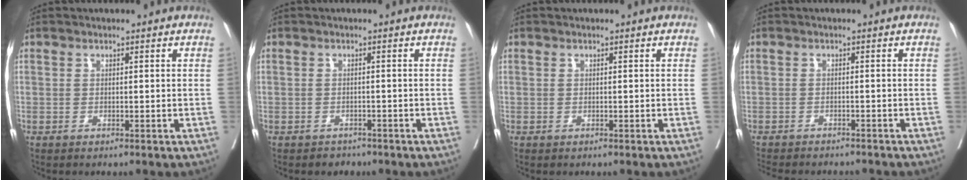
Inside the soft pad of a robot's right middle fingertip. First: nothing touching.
{"total": 1.9, "force": [-1.5, 1.2, -0.1], "torque": [-0.007, 0.002, -0.025]}
{"total": 0.0}
{"total": 10.5, "force": [-9.5, 2.7, 3.6], "torque": [-0.065, -0.009, -0.121]}